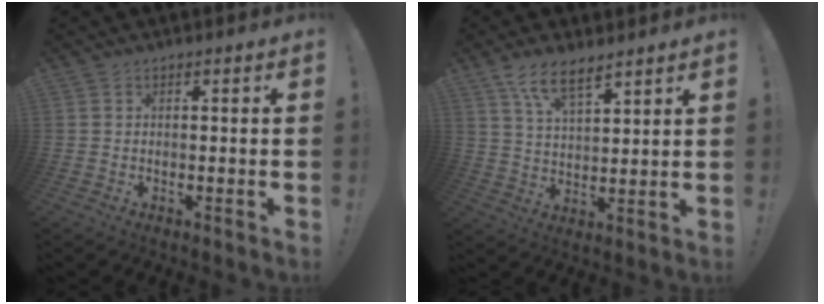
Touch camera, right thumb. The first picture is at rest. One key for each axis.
{"total": 8.9, "fx": 6.4, "fy": 3.1, "fz": 5.2, "tx": -0.100, "ty": -0.029, "tz": 0.121}